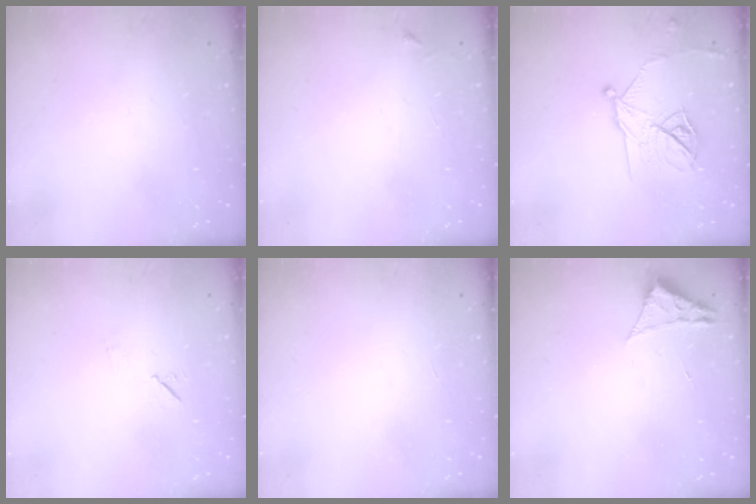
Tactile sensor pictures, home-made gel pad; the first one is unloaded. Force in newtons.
{"total": 2.6, "press": 2.6, "slide": 0.3}
{"total": 14.7, "press": 14.7, "slide": 0.6}
{"total": 5.2, "press": 4.7, "slide": 2.1}
{"total": 1.7, "press": 1.7, "slide": 0.1}
{"total": 2.3, "press": 2.3, "slide": 0.4}